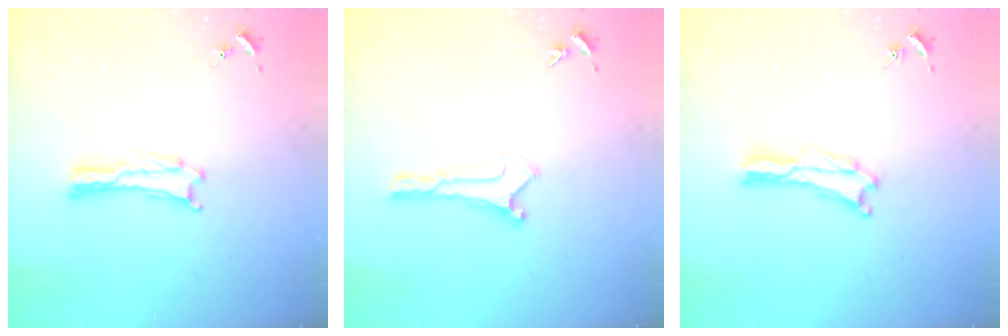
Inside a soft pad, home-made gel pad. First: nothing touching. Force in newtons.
{"total": 0.0}
{"total": 0.0}